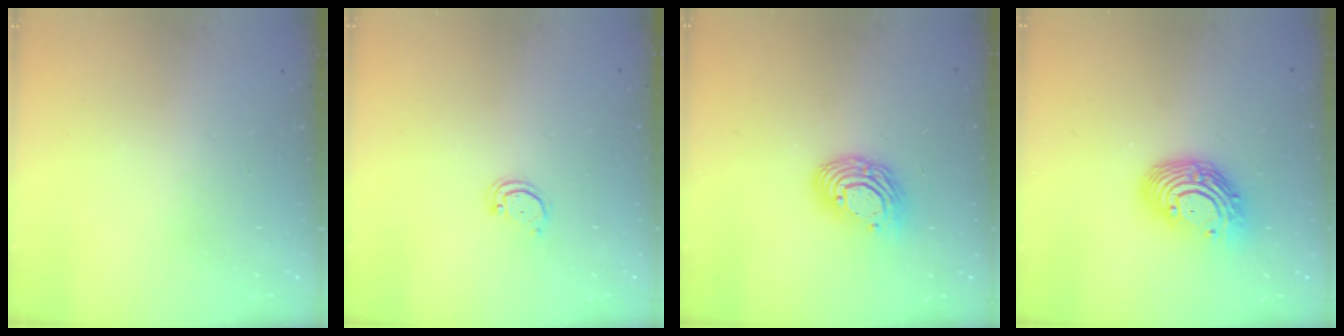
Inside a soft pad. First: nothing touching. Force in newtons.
{"total": 2.2, "press": 2.2, "slide": 0.2}
{"total": 11.0, "press": 10.9, "slide": 1.1}
{"total": 13.2, "press": 13.1, "slide": 1.3}